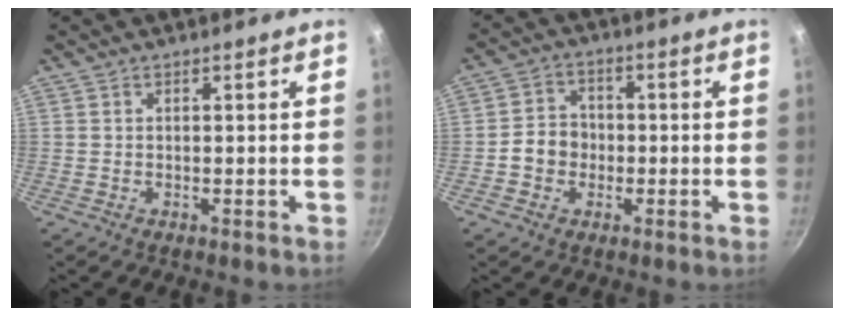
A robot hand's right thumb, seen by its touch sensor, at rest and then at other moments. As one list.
[{"total": 5.9, "force": [-1.2, 5.1, 2.6], "torque": [-0.016, 0.021, -0.029]}]